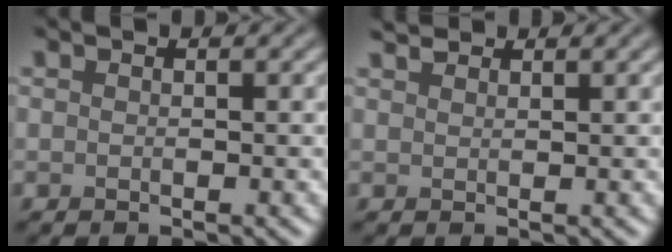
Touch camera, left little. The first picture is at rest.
{"total": 1.5, "force": [1.4, 0.3, 0.3], "torque": [-0.009, 0.005, 0.027]}